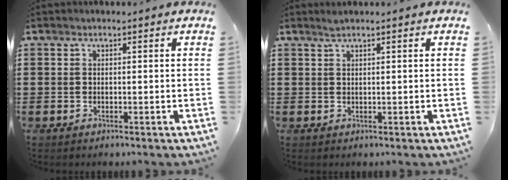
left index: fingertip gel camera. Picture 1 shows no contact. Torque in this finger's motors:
{"motor_torque": [0.07, 0.05, 0.00, 0.01]}